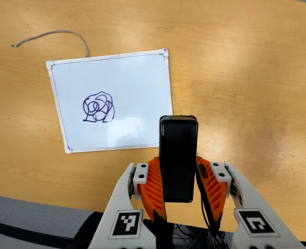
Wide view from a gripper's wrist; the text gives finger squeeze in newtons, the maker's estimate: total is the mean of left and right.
{"total": 4.4, "left": 2.9, "right": 5.9}